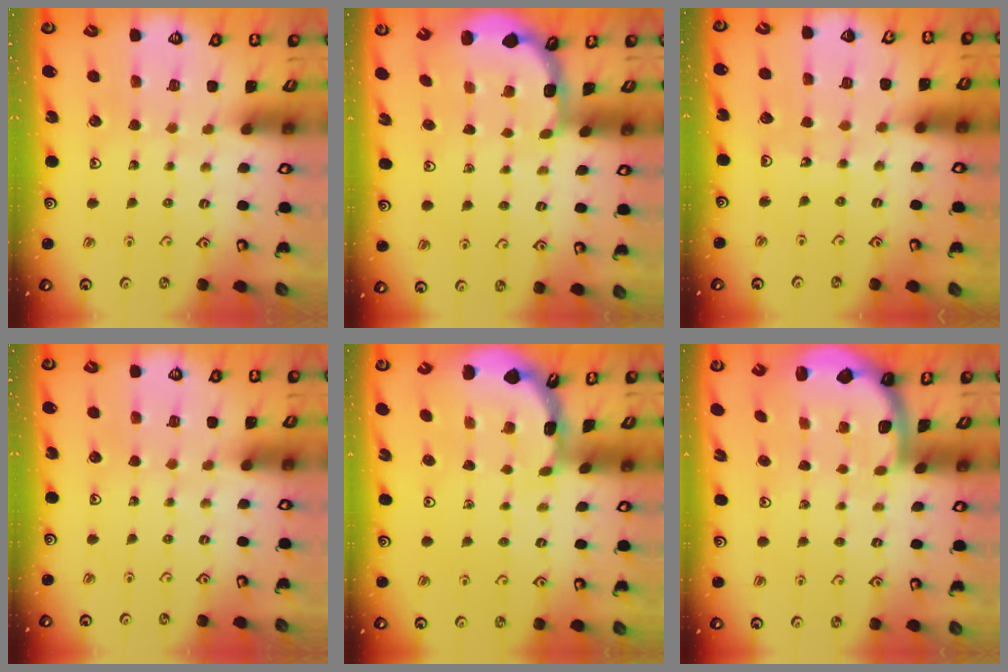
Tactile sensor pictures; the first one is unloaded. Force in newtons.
{"total": 2.8, "press": 2.5, "slide": 1.4}
{"total": 7.8, "press": 7.6, "slide": 1.5}
{"total": 0.0}
{"total": 1.9, "press": 1.9, "slide": 0.1}
{"total": 2.0, "press": 2.0, "slide": 0.5}